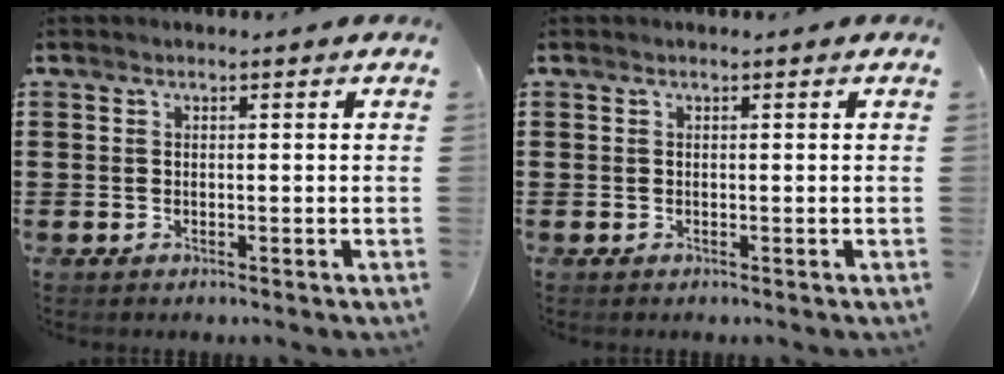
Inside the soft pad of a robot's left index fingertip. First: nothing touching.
{"total": 0.0}